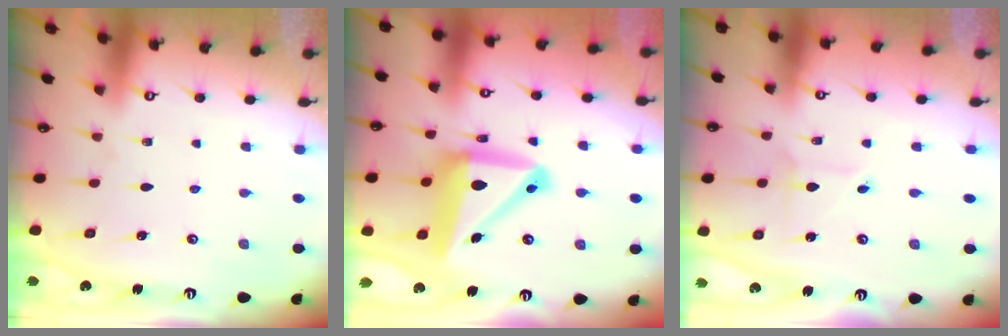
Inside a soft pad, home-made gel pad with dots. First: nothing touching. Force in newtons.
{"total": 16.7, "press": 16.5, "slide": 2.5}
{"total": 1.8, "press": 1.8, "slide": 0.2}